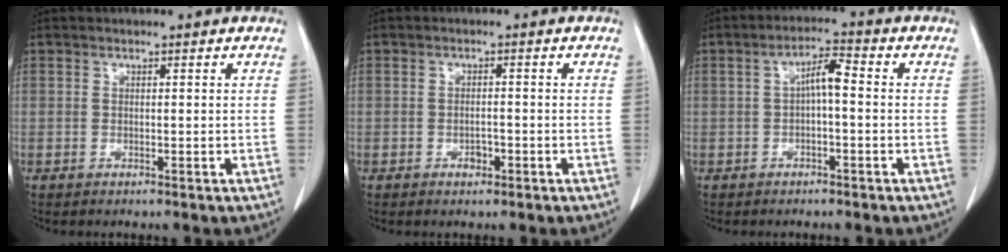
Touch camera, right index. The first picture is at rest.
{"total": 1.7, "force": [-0.8, 0.9, 1.1], "torque": [-0.018, 0.003, -0.011]}
{"total": 4.2, "force": [-0.1, 0.9, 4.1], "torque": [-0.072, 0.016, -0.002]}